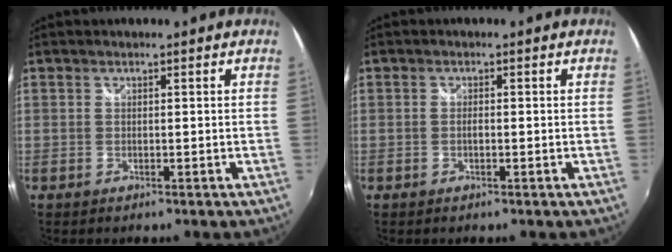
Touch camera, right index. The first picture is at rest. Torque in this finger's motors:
{"motor_torque": [0.21, 0.13, -0.01, 0.02]}